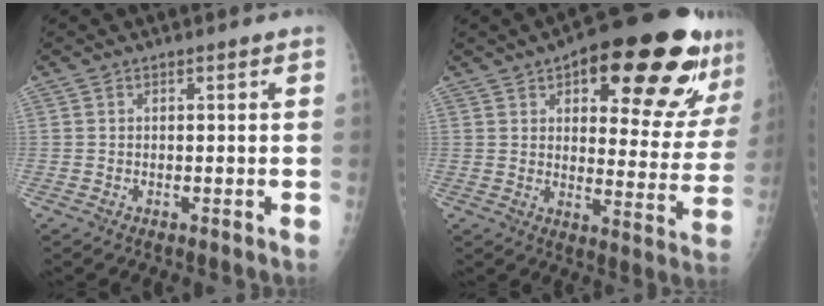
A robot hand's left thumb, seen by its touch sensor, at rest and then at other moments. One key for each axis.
{"total": 24.5, "fx": 13.3, "fy": 8.7, "fz": 18.6, "tx": -0.208, "ty": -0.028, "tz": 0.182}